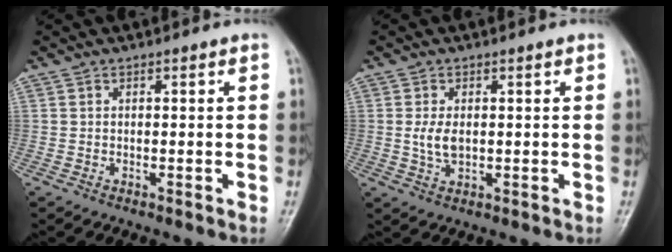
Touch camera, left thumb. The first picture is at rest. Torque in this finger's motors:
{"motor_torque": [-0.02, 0.21, 0.47, 0.02, 0.02]}